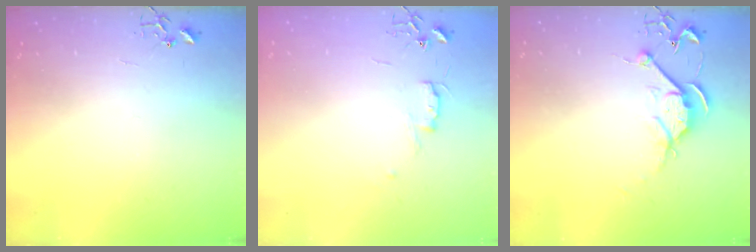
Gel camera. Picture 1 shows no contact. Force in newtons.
{"total": 5.8, "press": 5.7, "slide": 0.7}
{"total": 7.9, "press": 7.8, "slide": 0.9}